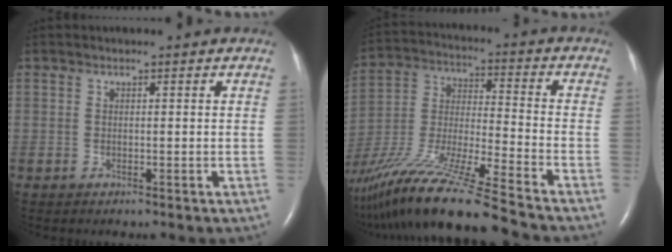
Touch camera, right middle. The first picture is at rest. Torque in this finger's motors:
{"motor_torque": [1.01, -1.14, 0.39, 0.14]}